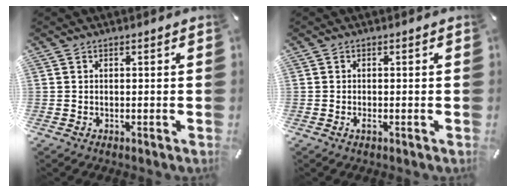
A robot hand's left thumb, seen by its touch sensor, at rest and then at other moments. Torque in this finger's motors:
{"motor_torque": [-0.01, 0.01, 0.00, 0.00, 0.00]}